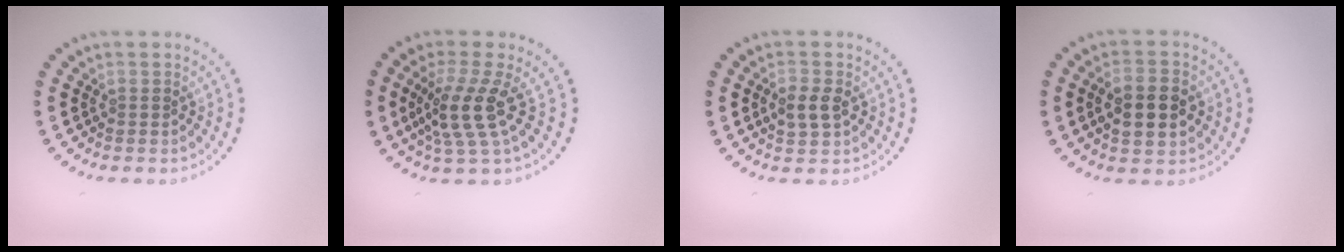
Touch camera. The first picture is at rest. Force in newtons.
{"total": 4.0, "press": 3.0, "slide": 2.7}
{"total": 2.4, "press": 2.4, "slide": 0.0}
{"total": 4.6, "press": 4.6, "slide": 0.2}